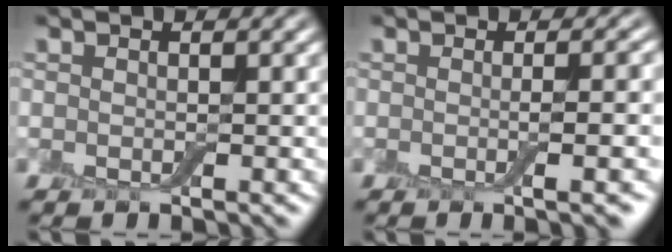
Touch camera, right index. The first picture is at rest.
{"total": 4.7, "force": [-0.5, 1.6, 4.4], "torque": [-0.035, 0.003, -0.009]}